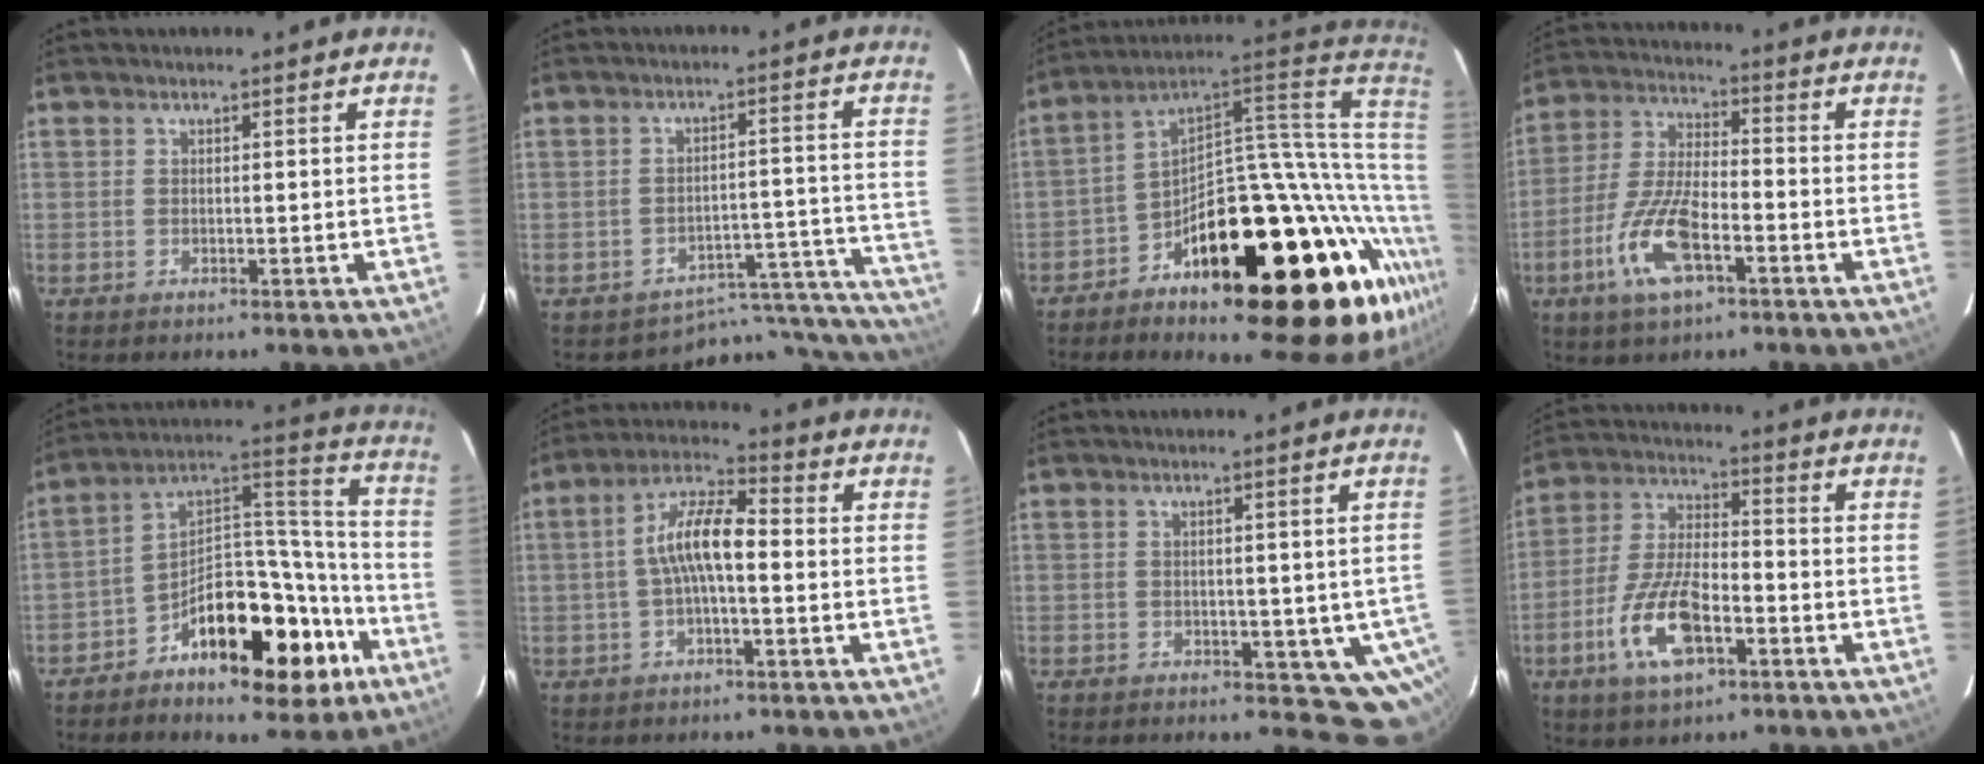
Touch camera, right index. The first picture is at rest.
{"total": 15.3, "force": [-14.5, 4.6, 1.6], "torque": [0.009, 0.056, -0.187]}
{"total": 29.3, "force": [-2.5, 12.0, 26.6], "torque": [-0.381, 0.013, -0.029]}
{"total": 12.8, "force": [-5.9, 4.5, 10.5], "torque": [-0.226, -0.007, -0.113]}
{"total": 19.9, "force": [-12.1, 10.1, 12.2], "torque": [-0.184, 0.060, -0.176]}
{"total": 8.7, "force": [-0.9, 2.7, 8.2], "torque": [-0.166, 0.021, -0.018]}
{"total": 6.2, "force": [-1.6, 4.6, 3.9], "torque": [-0.029, 0.012, -0.008]}
{"total": 13.4, "force": [-5.9, 5.4, 10.8], "torque": [-0.233, -0.006, -0.108]}